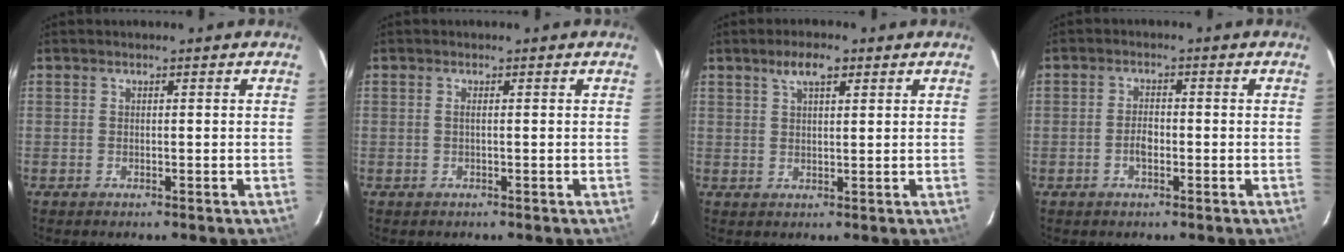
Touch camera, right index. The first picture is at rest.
{"total": 0.6, "force": [-0.1, -0.2, 0.6], "torque": [-0.010, 0.002, -0.002]}
{"total": 4.3, "force": [2.5, 1.5, 3.1], "torque": [-0.056, 0.011, 0.045]}
{"total": 2.2, "force": [-0.9, 1.4, 1.4], "torque": [-0.028, 0.006, -0.016]}